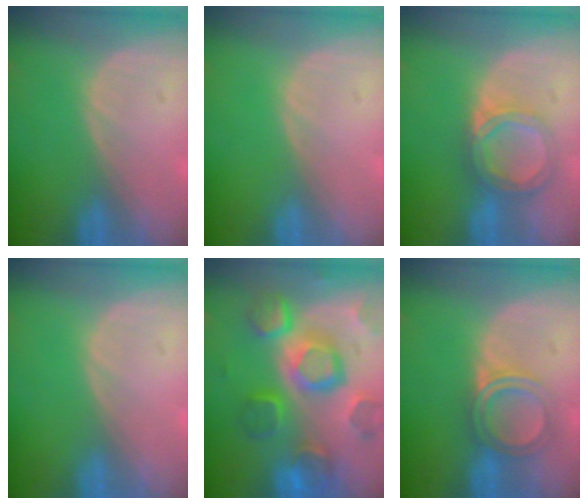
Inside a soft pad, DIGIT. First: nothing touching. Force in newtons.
{"total": 0.0}
{"total": 5.6, "press": 5.2, "slide": 1.9}
{"total": 0.0}
{"total": 12.3, "press": 10.7, "slide": 6.0}
{"total": 4.8, "press": 4.6, "slide": 1.4}